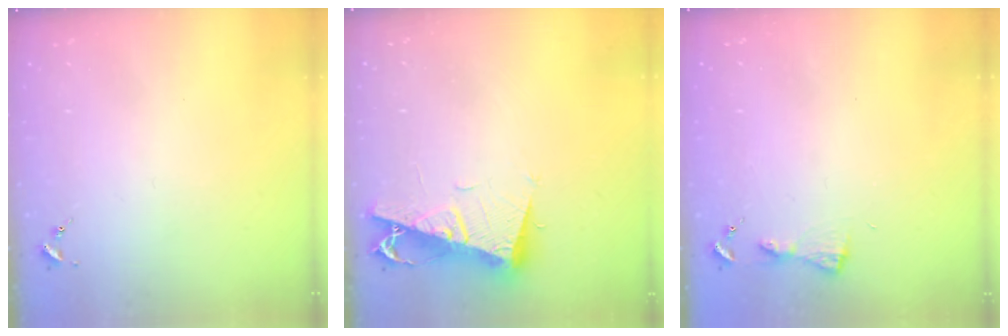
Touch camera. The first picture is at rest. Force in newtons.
{"total": 10.6, "press": 10.5, "slide": 1.3}
{"total": 3.9, "press": 3.9, "slide": 0.4}